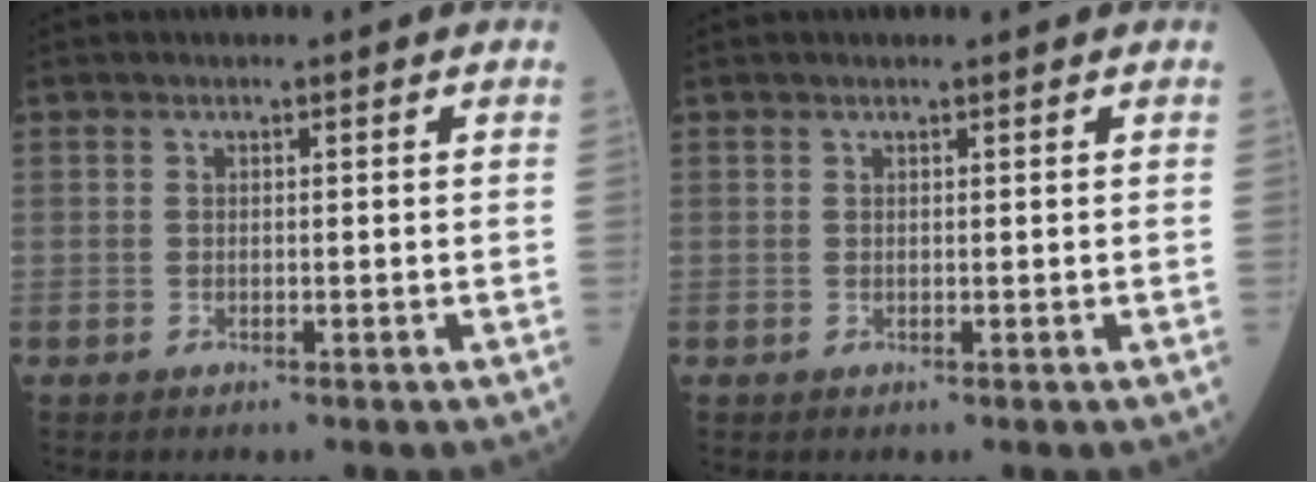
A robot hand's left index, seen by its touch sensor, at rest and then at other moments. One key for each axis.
{"total": 0.7, "fx": 0.6, "fy": 0.1, "fz": 0.2, "tx": -0.009, "ty": 0.009, "tz": 0.010}